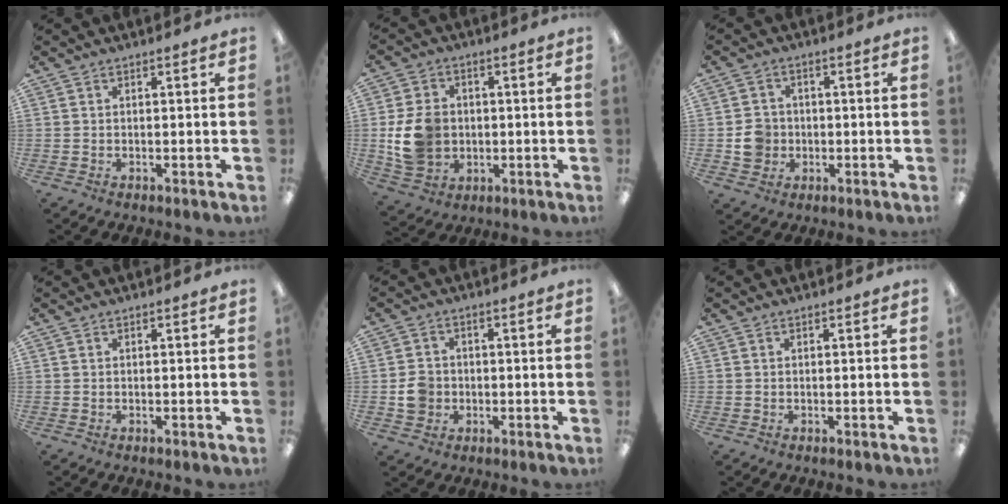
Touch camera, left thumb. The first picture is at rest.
{"total": 10.8, "force": [-0.3, 8.9, 6.0], "torque": [-0.122, 0.013, -0.002]}
{"total": 5.5, "force": [-0.9, 5.1, 1.7], "torque": [-0.018, 0.007, -0.015]}
{"total": 0.0}
{"total": 5.0, "force": [-0.9, 4.6, 1.8], "torque": [-0.024, 0.007, -0.015]}
{"total": 0.0}